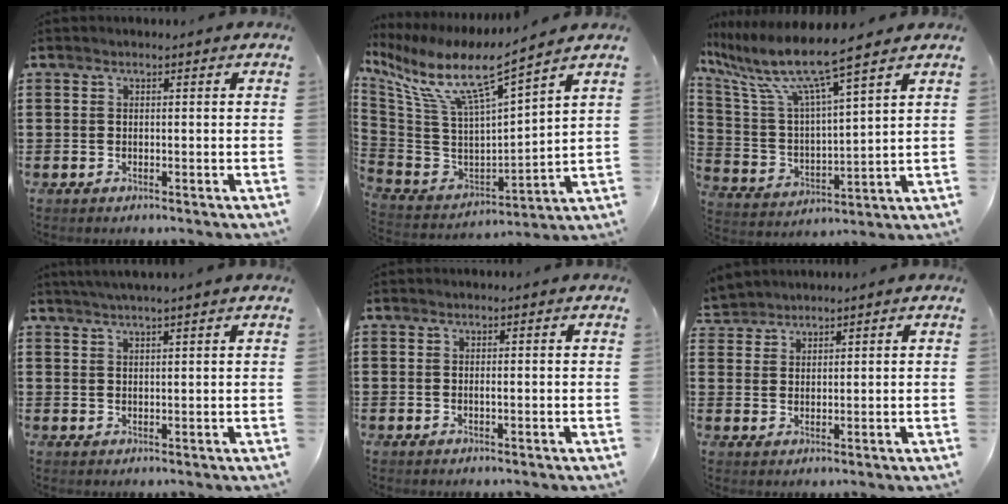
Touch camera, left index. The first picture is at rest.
{"total": 10.3, "force": [6.6, 1.4, 7.9], "torque": [-0.174, -0.047, 0.106]}
{"total": 9.2, "force": [7.6, 0.0, 5.2], "torque": [-0.137, -0.050, 0.121]}
{"total": 2.3, "force": [2.0, -0.6, 1.0], "torque": [-0.022, 0.000, 0.037]}
{"total": 0.5, "force": [0.0, 0.0, 0.5], "torque": [-0.010, -0.003, 0.001]}
{"total": 2.4, "force": [2.3, 0.6, -0.2], "torque": [-0.005, -0.002, 0.047]}